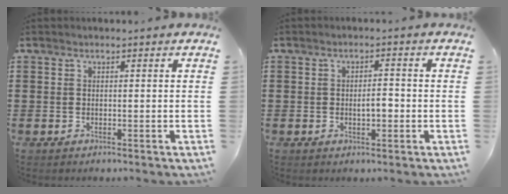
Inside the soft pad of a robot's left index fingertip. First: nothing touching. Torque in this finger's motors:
{"motor_torque": [0.04, 0.04, 0.05, 0.04]}